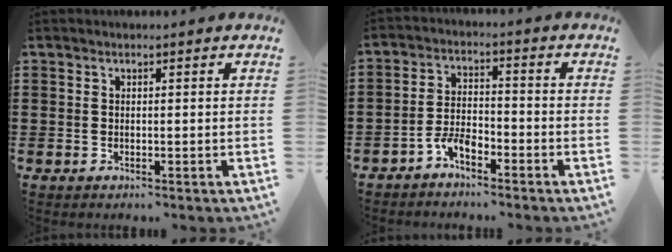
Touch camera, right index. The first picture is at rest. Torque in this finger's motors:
{"motor_torque": [2.14, 0.00, 0.18, 0.08]}